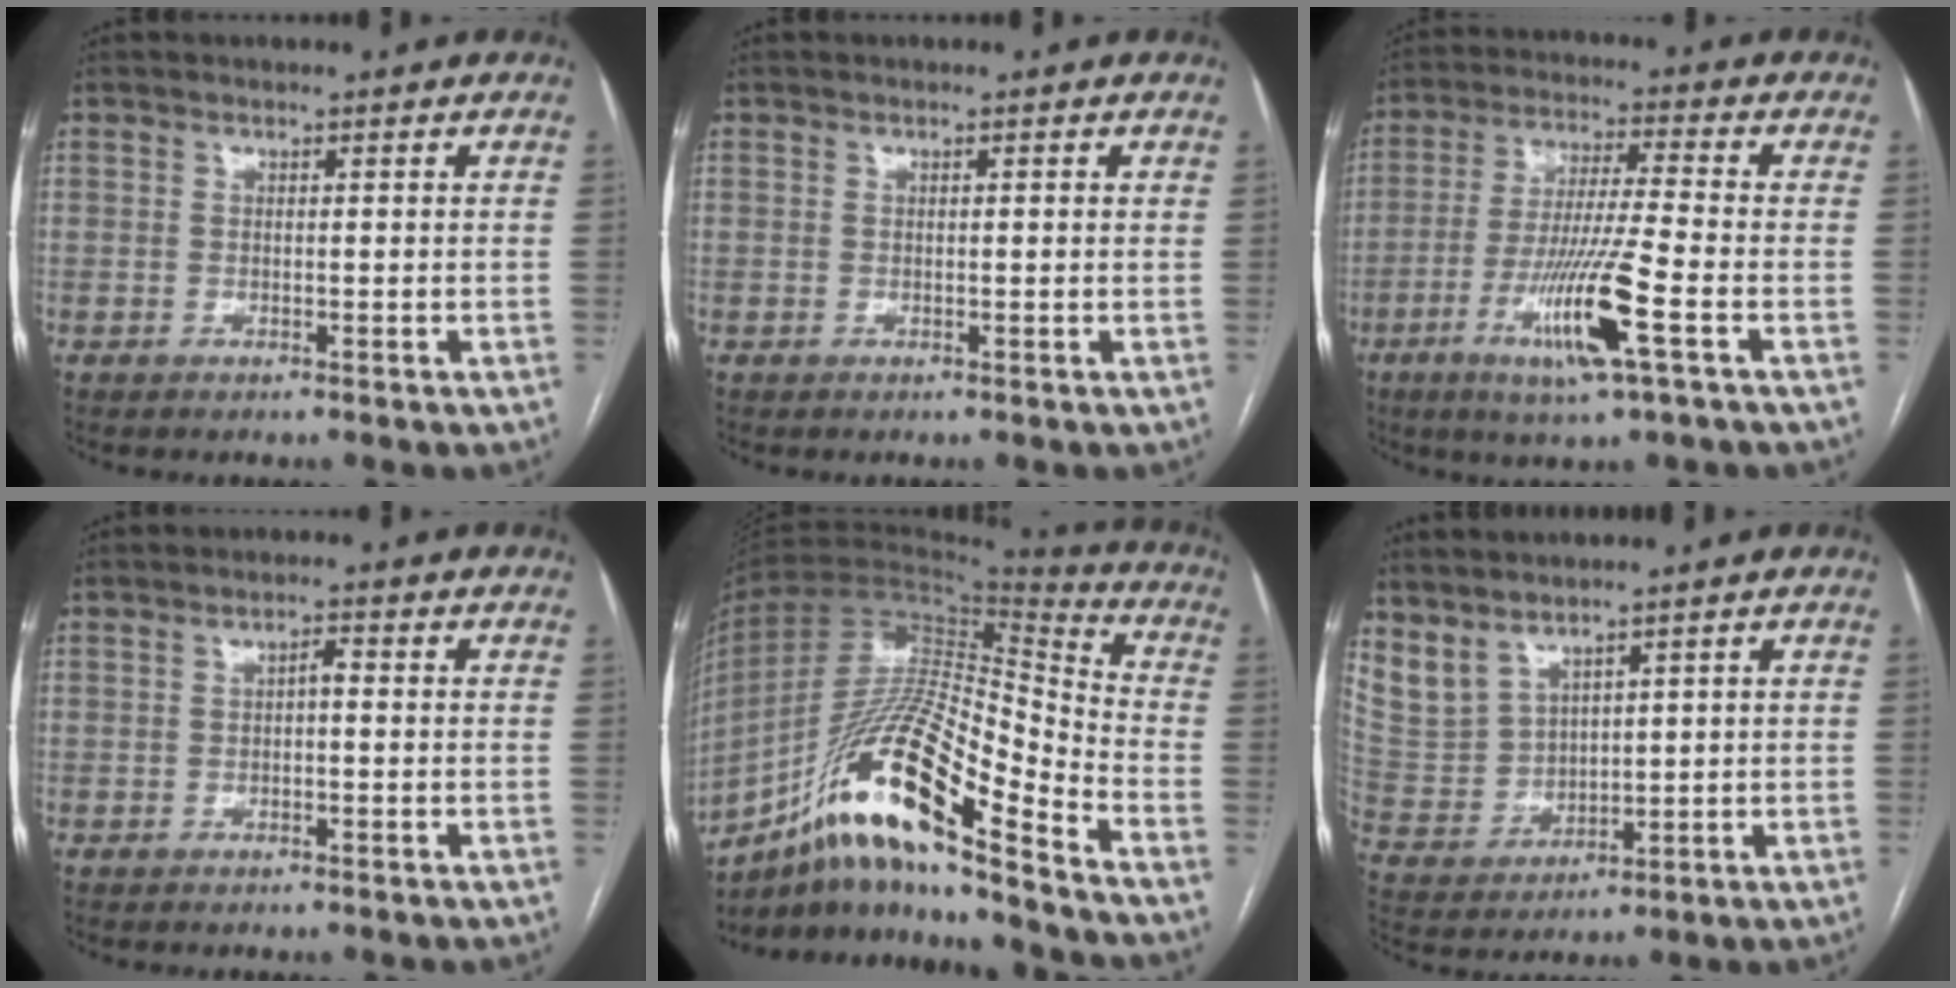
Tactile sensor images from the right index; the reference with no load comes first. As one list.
[{"total": 0.8, "force": [0.4, 0.1, 0.7], "torque": [-0.015, 0.003, 0.004]}, {"total": 12.3, "force": [-4.8, -0.3, 11.3], "torque": [-0.223, -0.019, -0.090]}, {"total": 1.4, "force": [0.0, 0.5, 1.3], "torque": [-0.024, 0.008, 0.001]}, {"total": 20.2, "force": [-11.9, 2.4, 16.1], "torque": [-0.314, -0.008, -0.216]}, {"total": 7.7, "force": [6.3, 3.5, 2.6], "torque": [-0.069, 0.002, 0.157]}]